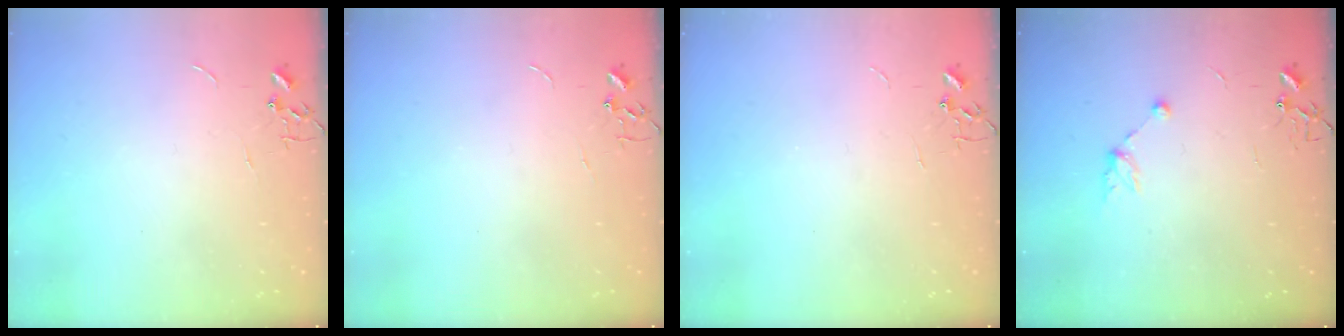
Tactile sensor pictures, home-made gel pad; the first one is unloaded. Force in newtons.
{"total": 0.0}
{"total": 0.0}
{"total": 6.4, "press": 6.2, "slide": 1.5}